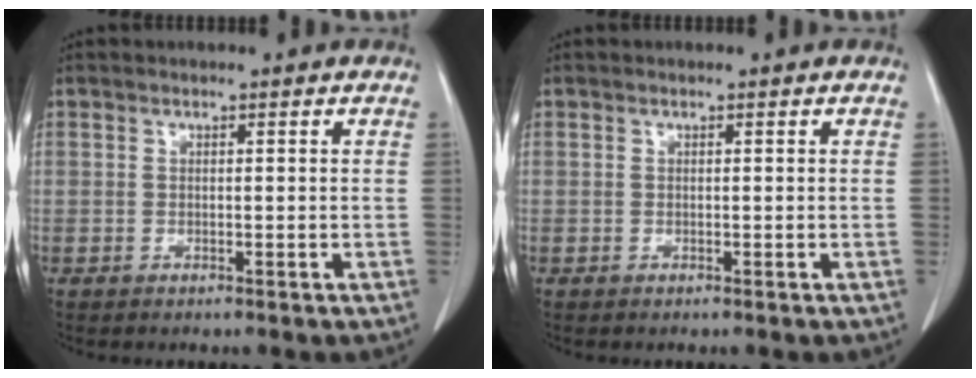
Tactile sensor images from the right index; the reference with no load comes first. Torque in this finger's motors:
{"motor_torque": [0.00, 0.00, 0.00, 0.00]}